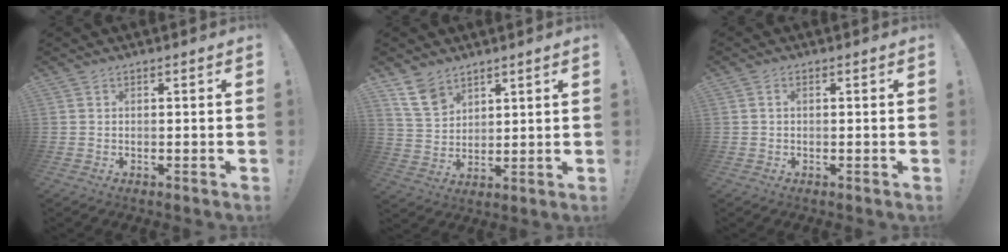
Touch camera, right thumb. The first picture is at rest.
{"total": 9.7, "force": [6.6, 6.1, 3.6], "torque": [-0.068, -0.034, 0.132]}
{"total": 1.0, "force": [0.0, 0.6, 0.7], "torque": [-0.020, 0.006, 0.001]}